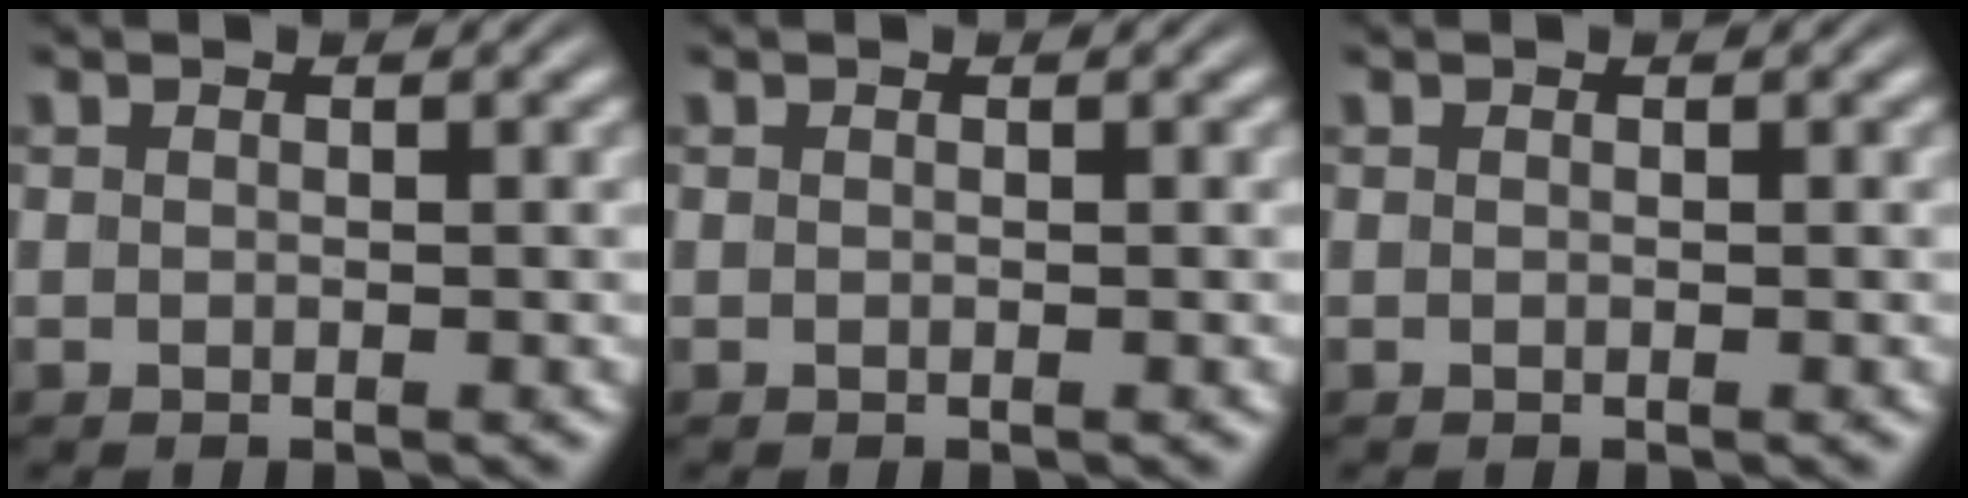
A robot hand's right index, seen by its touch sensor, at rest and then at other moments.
{"total": 0.0}
{"total": 0.0}